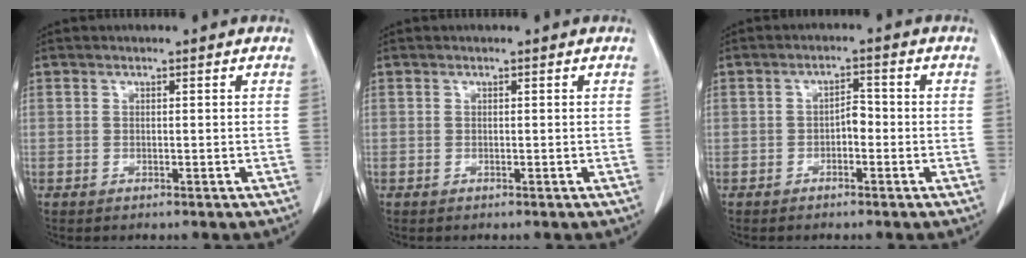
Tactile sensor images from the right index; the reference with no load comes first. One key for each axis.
{"total": 0.0}
{"total": 2.3, "fx": -0.8, "fy": 1.1, "fz": 1.9, "tx": -0.023, "ty": 0.007, "tz": -0.014}